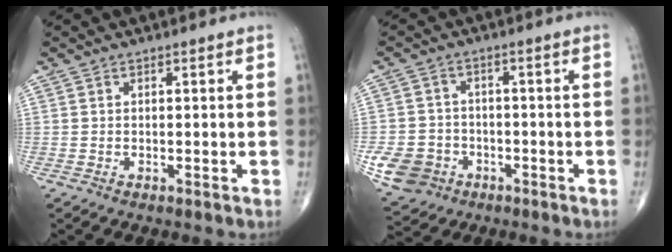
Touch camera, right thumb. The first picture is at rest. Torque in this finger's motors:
{"motor_torque": [0.84, 0.50, 0.21, -0.39, 0.02]}